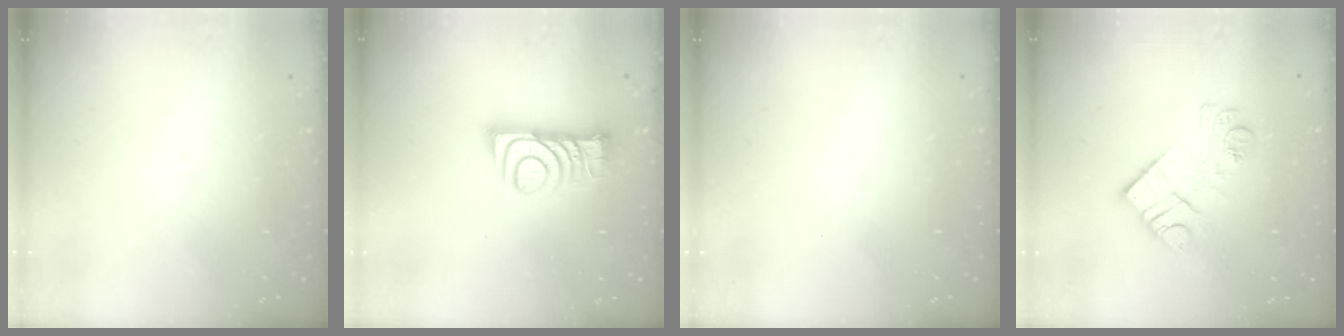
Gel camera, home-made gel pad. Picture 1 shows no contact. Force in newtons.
{"total": 9.3, "press": 9.3, "slide": 0.7}
{"total": 0.0}
{"total": 11.1, "press": 11.0, "slide": 0.8}